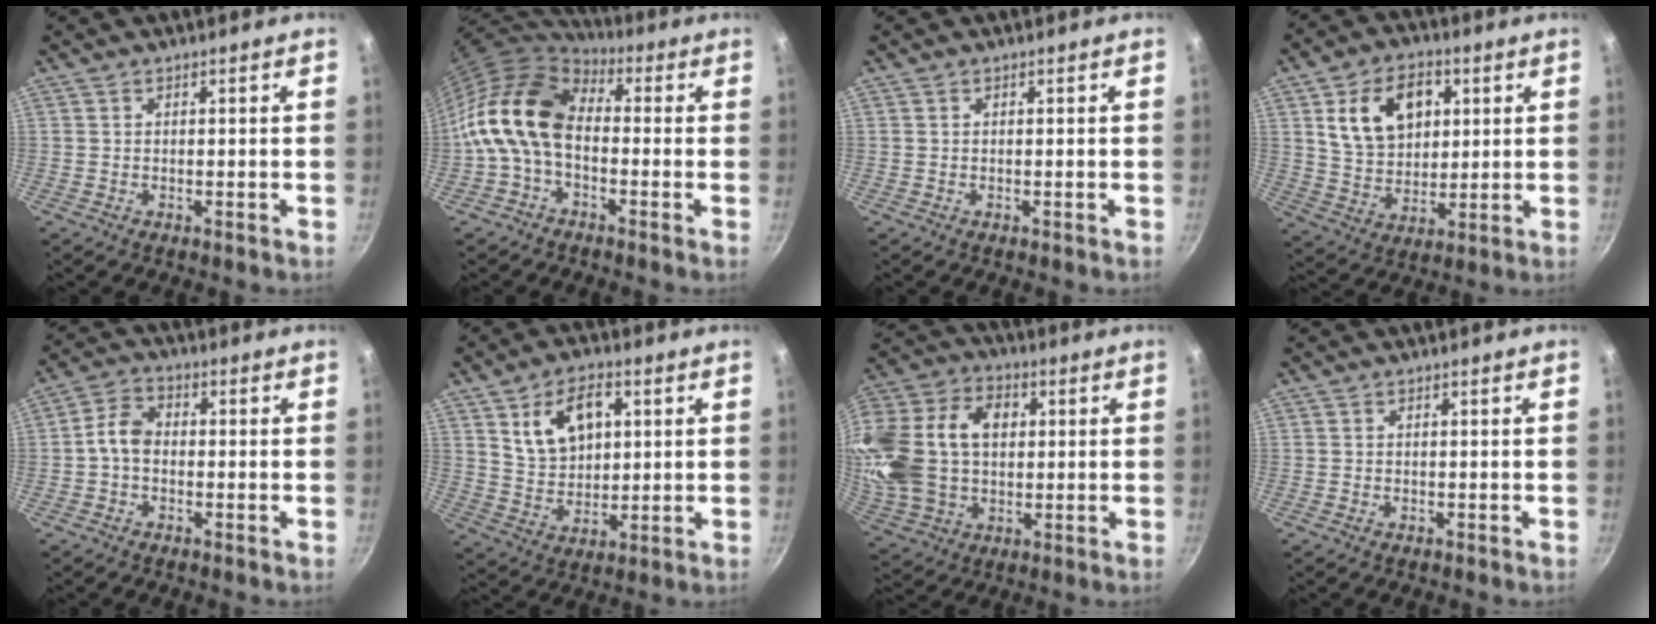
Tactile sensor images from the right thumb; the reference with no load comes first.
{"total": 14.0, "force": [-1.2, 9.0, 10.7], "torque": [-0.186, 0.036, -0.044]}
{"total": 0.0}
{"total": 14.4, "force": [4.4, 10.1, 9.2], "torque": [-0.124, -0.007, 0.078]}
{"total": 5.2, "force": [-0.8, 3.7, 3.6], "torque": [-0.061, 0.026, -0.026]}
{"total": 11.5, "force": [3.9, 7.5, 7.8], "torque": [-0.107, -0.011, 0.076]}
{"total": 23.8, "force": [3.1, 16.9, 16.5], "torque": [-0.316, 0.026, 0.058]}
{"total": 0.0}